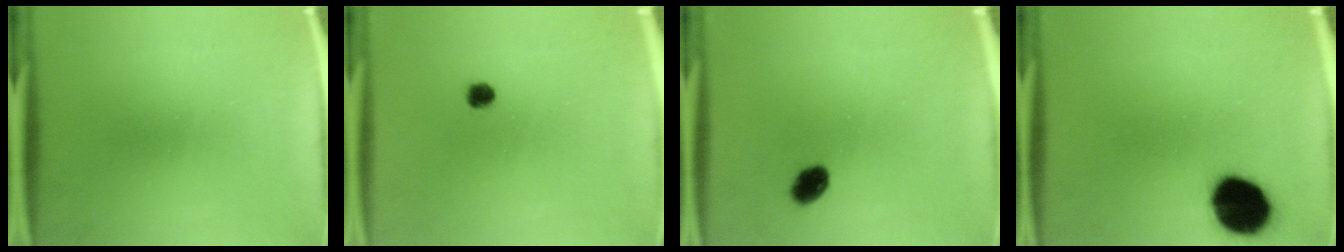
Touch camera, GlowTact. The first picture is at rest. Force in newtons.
{"total": 2.0}
{"total": 4.3}
{"total": 14.8}